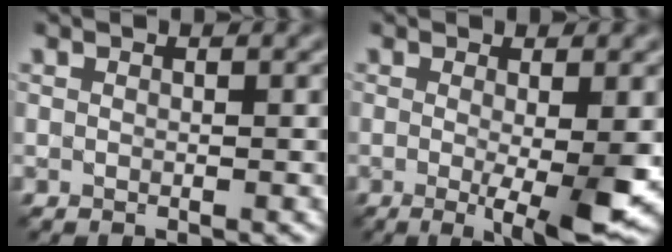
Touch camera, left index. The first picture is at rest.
{"total": 4.7, "force": [-0.7, 0.5, 4.6], "torque": [-0.068, -0.014, -0.006]}